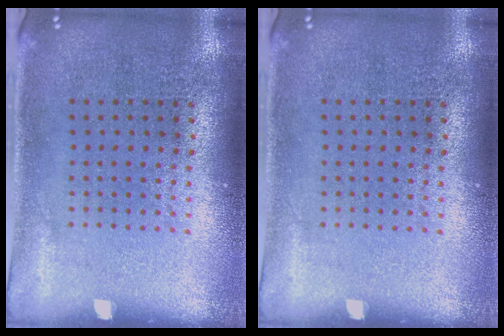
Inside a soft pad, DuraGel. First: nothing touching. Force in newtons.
{"total": 0.0}